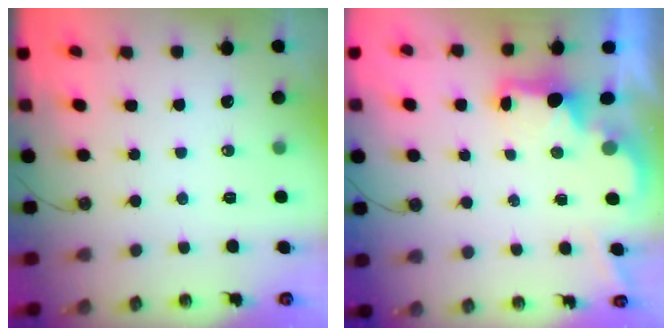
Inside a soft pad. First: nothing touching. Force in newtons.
{"total": 2.1, "press": 2.0, "slide": 0.8}